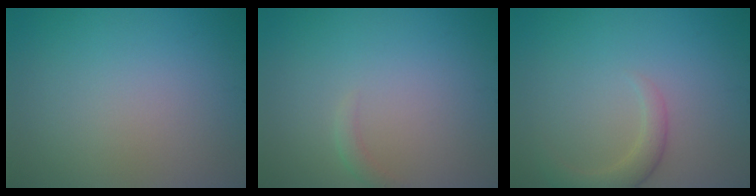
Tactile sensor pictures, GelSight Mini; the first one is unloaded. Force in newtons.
{"total": 1.0, "press": 0.9, "slide": 0.2}
{"total": 2.6, "press": 2.5, "slide": 0.4}